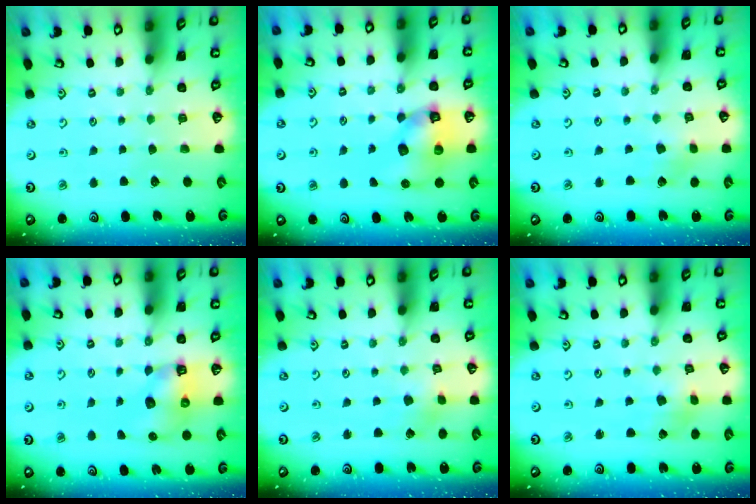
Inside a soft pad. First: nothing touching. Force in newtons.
{"total": 10.0, "press": 9.9, "slide": 1.5}
{"total": 2.7, "press": 2.7, "slide": 0.4}
{"total": 6.6, "press": 6.5, "slide": 1.0}
{"total": 2.2, "press": 2.2, "slide": 0.3}
{"total": 2.6, "press": 2.5, "slide": 0.5}